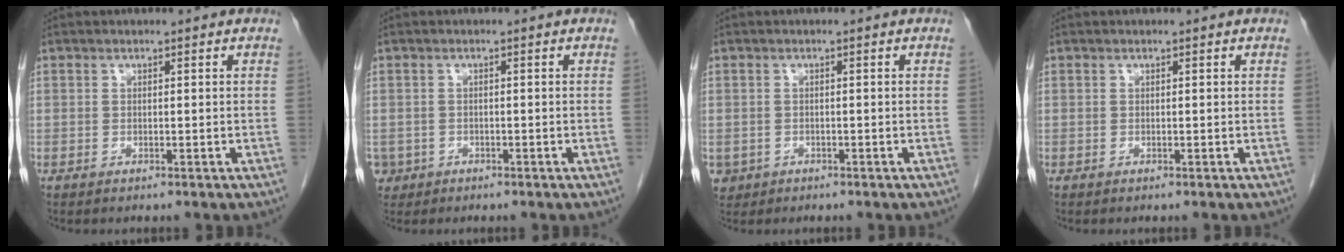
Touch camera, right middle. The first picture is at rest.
{"total": 2.8, "force": [-1.4, 2.4, 0.2], "torque": [-0.004, 0.006, -0.023]}
{"total": 2.7, "force": [-1.2, 2.4, 0.4], "torque": [-0.007, 0.003, -0.017]}
{"total": 0.0}